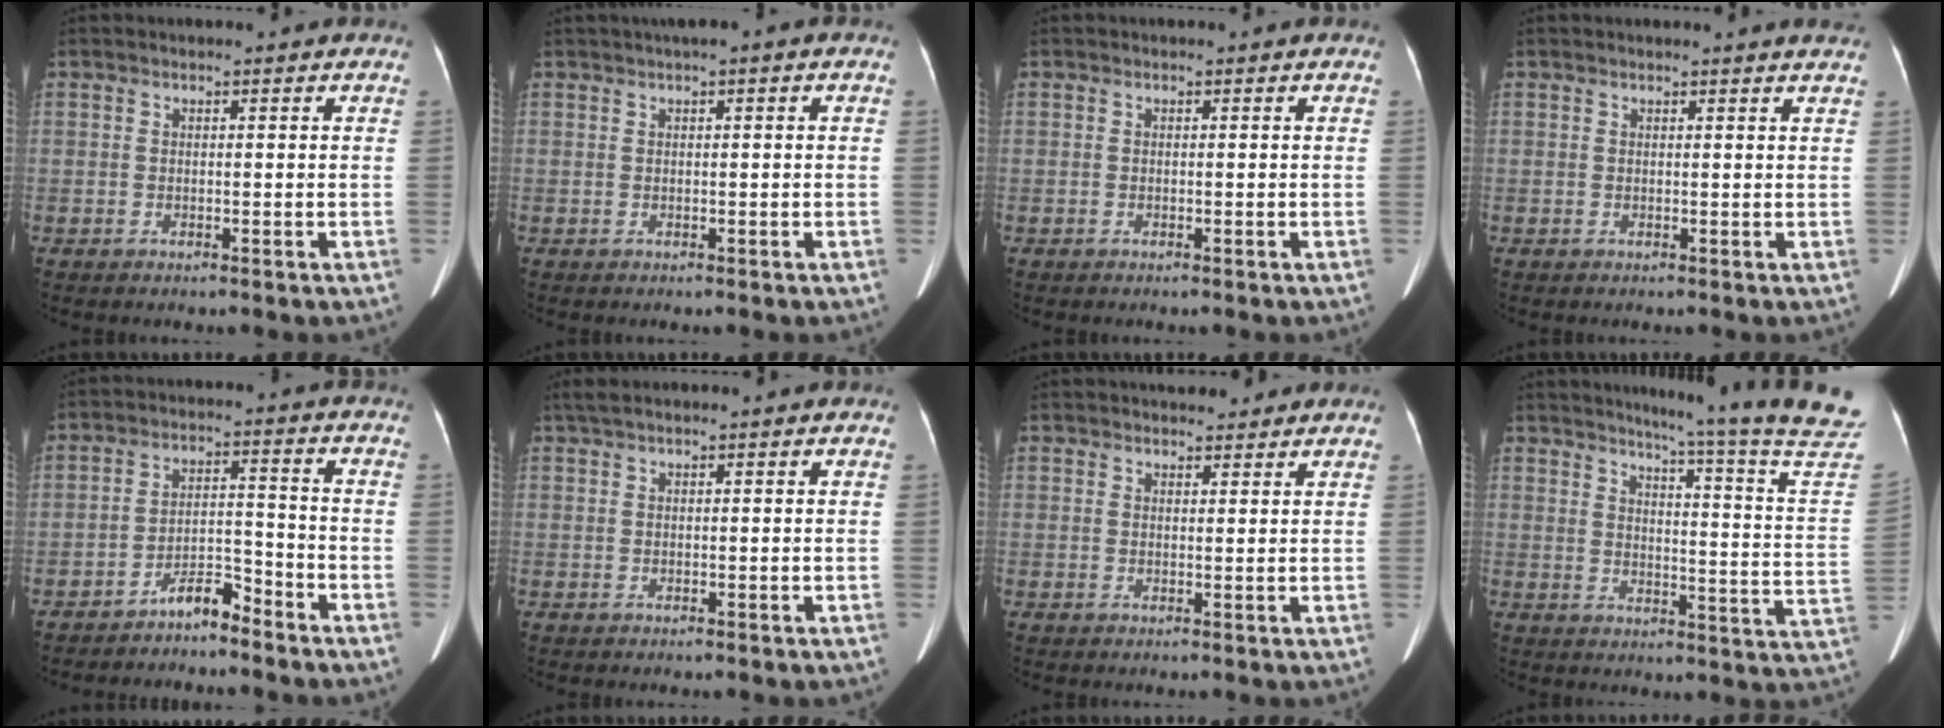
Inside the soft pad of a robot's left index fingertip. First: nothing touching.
{"total": 2.2, "force": [1.0, 0.2, 1.9], "torque": [-0.038, 0.013, 0.016]}
{"total": 0.0}
{"total": 4.0, "force": [3.8, -0.4, 1.2], "torque": [-0.017, 0.000, 0.024]}
{"total": 4.7, "force": [-4.2, 0.8, 1.9], "torque": [-0.031, 0.003, -0.075]}
{"total": 2.8, "force": [2.3, 0.2, 1.6], "torque": [-0.024, 0.040, 0.040]}
{"total": 4.0, "force": [3.6, 1.4, 1.0], "torque": [-0.006, 0.008, 0.043]}
{"total": 22.9, "force": [20.5, -3.0, 9.7], "torque": [-0.147, -0.125, 0.238]}